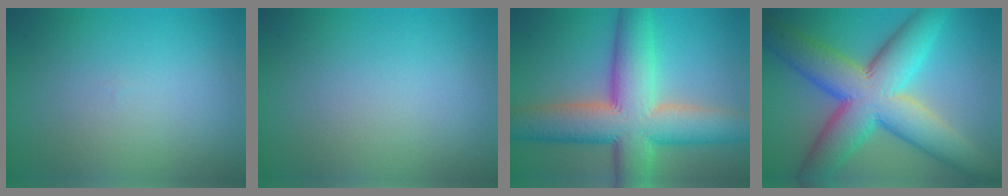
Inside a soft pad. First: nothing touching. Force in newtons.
{"total": 0.0}
{"total": 12.1, "press": 12.0, "slide": 0.8}
{"total": 12.1, "press": 12.1, "slide": 0.7}